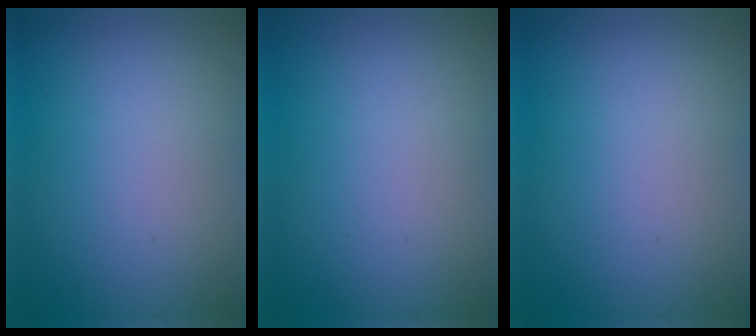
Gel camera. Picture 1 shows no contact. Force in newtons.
{"total": 0.0}
{"total": 0.0}